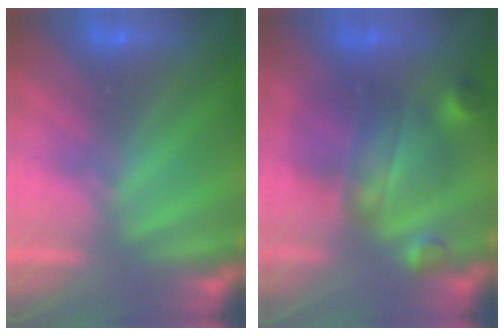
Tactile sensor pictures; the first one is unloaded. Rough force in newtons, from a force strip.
{"total": 6.8}